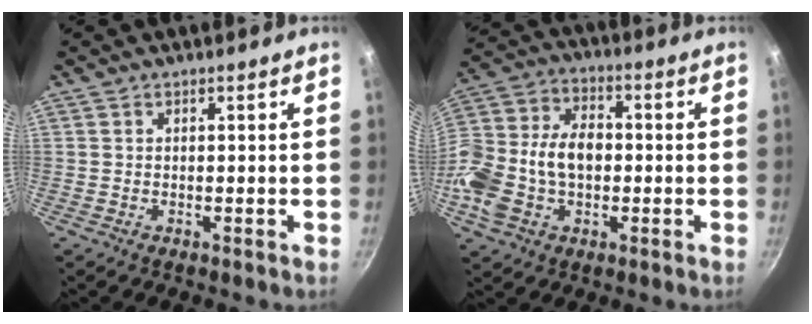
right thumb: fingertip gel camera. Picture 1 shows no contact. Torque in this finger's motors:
{"motor_torque": [1.96, 1.91, 1.53, -0.75, 0.17]}